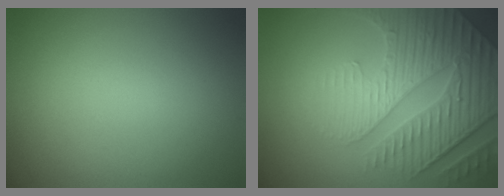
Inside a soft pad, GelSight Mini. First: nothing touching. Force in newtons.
{"total": 7.4, "press": 5.6, "slide": 4.9}